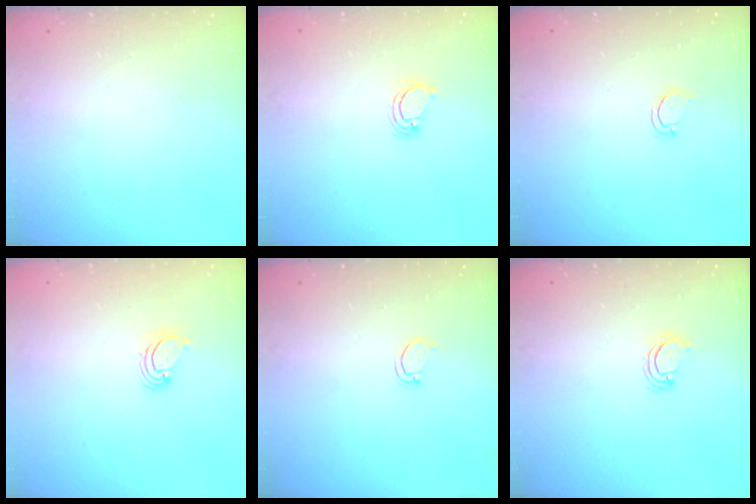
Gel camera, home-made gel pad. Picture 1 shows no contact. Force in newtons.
{"total": 2.6, "press": 2.6, "slide": 0.3}
{"total": 2.7, "press": 2.7, "slide": 0.3}
{"total": 2.8, "press": 2.8, "slide": 0.2}
{"total": 2.6, "press": 2.5, "slide": 0.4}
{"total": 3.6, "press": 3.6, "slide": 0.4}